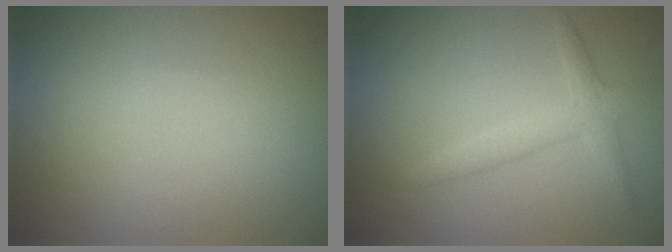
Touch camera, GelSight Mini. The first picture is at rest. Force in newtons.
{"total": 2.2, "press": 2.2, "slide": 0.1}